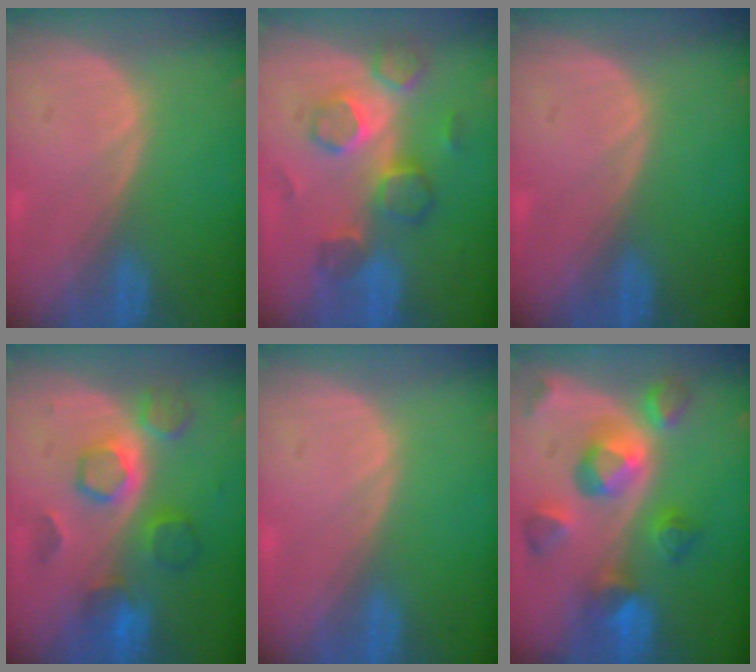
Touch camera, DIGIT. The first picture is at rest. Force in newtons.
{"total": 7.9, "press": 7.7, "slide": 2.1}
{"total": 0.0}
{"total": 8.4, "press": 7.6, "slide": 3.6}
{"total": 0.0}
{"total": 10.2, "press": 9.0, "slide": 4.8}